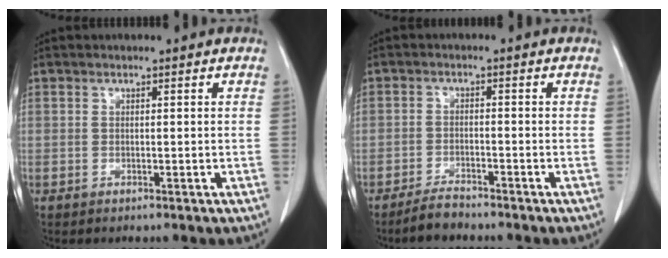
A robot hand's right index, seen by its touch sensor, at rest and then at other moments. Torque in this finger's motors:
{"motor_torque": [-1.01, 0.25, -0.43, -0.14]}